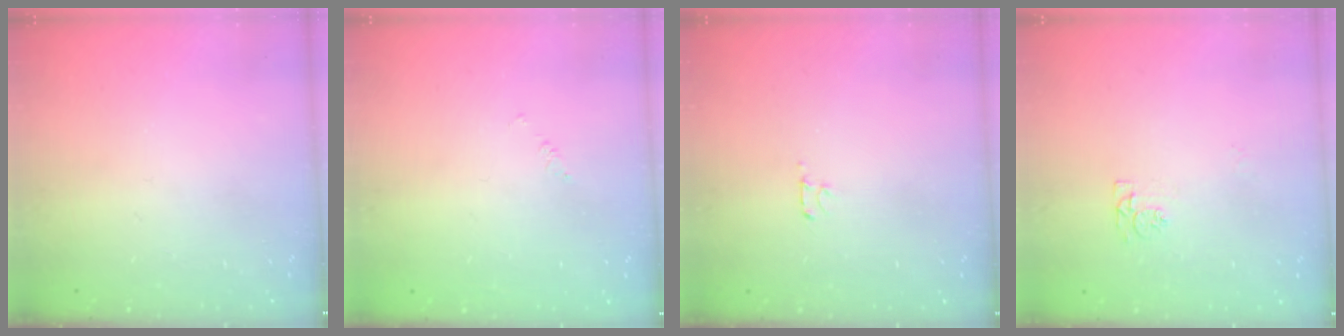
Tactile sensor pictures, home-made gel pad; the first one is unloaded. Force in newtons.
{"total": 1.7, "press": 1.7, "slide": 0.3}
{"total": 2.5, "press": 2.4, "slide": 0.3}
{"total": 4.3, "press": 4.3, "slide": 0.8}